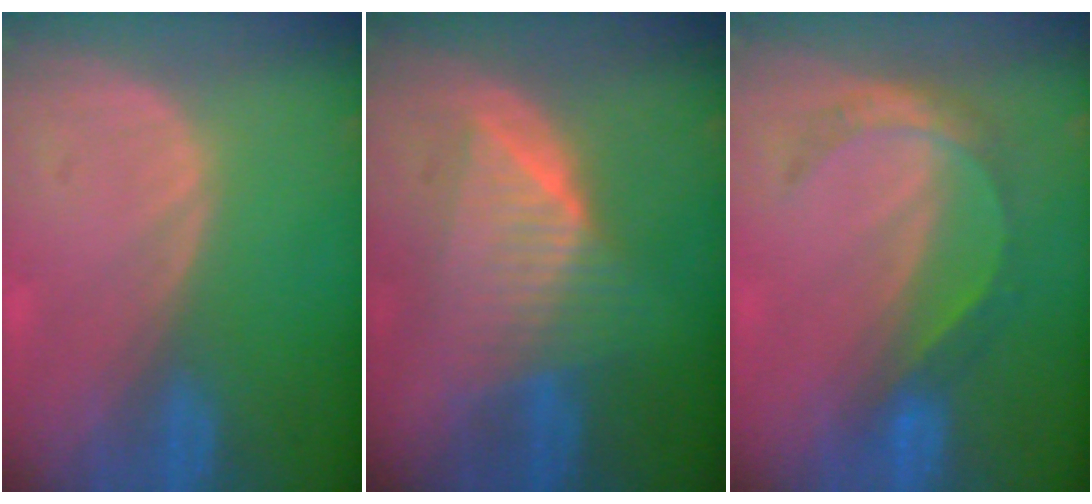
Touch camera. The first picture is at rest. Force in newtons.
{"total": 7.2, "press": 7.2, "slide": 0.2}
{"total": 5.5, "press": 4.8, "slide": 2.8}